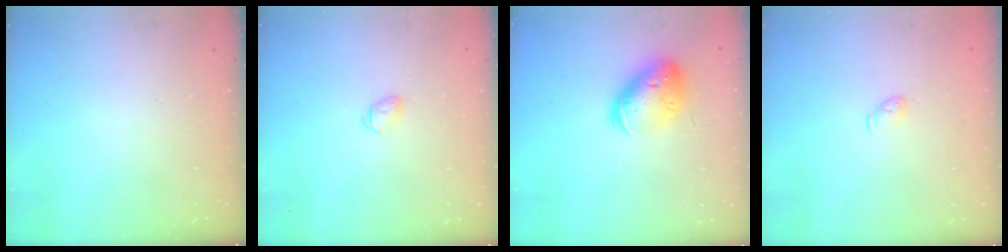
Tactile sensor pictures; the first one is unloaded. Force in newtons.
{"total": 3.5, "press": 3.3, "slide": 1.0}
{"total": 16.6, "press": 16.4, "slide": 2.7}
{"total": 3.6, "press": 3.5, "slide": 0.7}